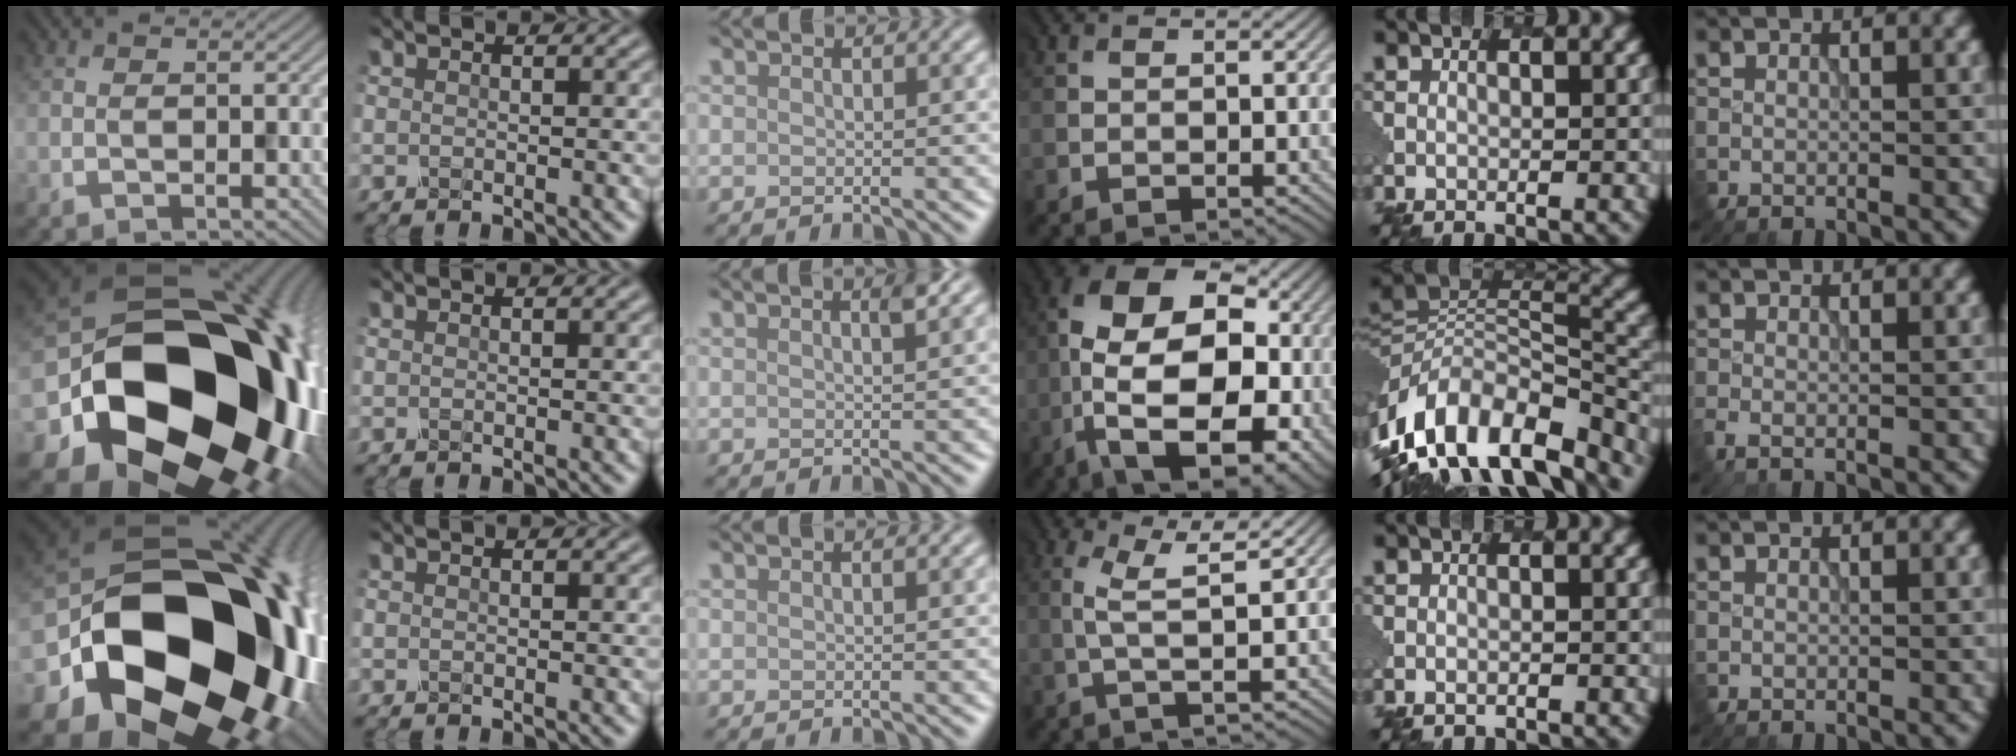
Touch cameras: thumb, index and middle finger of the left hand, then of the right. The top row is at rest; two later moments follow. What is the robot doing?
{"motion": "dispense", "object": "toothpaste"}